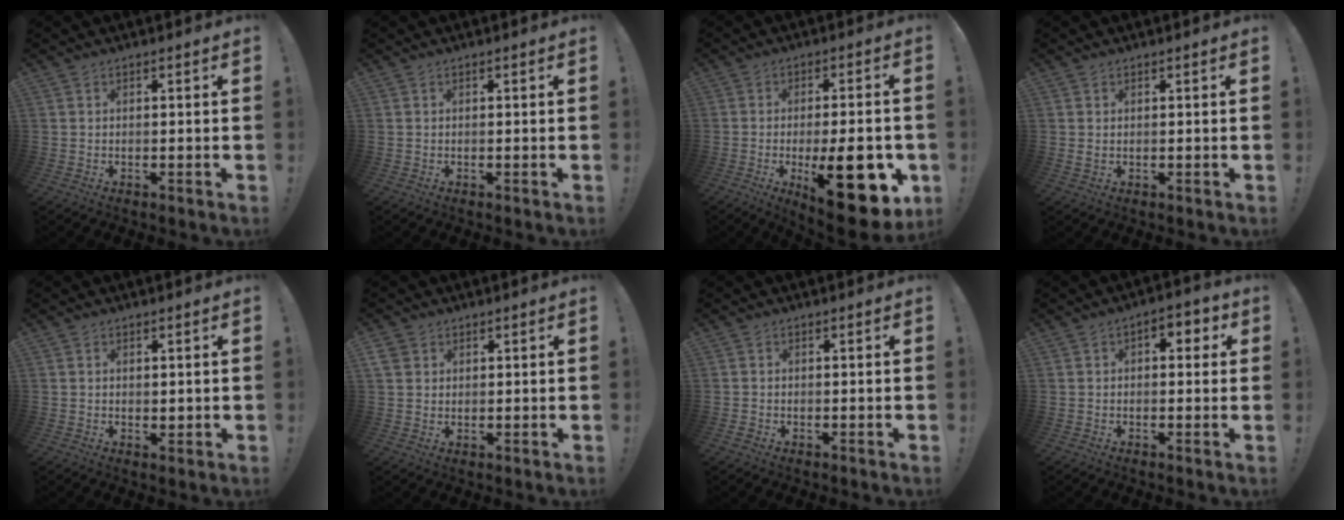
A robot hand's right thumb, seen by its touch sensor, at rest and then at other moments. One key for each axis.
{"total": 0.0}
{"total": 22.2, "fx": -6.3, "fy": 8.0, "fz": 19.7, "tx": -0.256, "ty": 0.027, "tz": -0.075}
{"total": 0.7, "fx": 0.3, "fy": 0.3, "fz": 0.5, "tx": -0.011, "ty": 0.001, "tz": 0.005}
{"total": 1.3, "fx": 0.6, "fy": 1.1, "fz": 0.4, "tx": 0.007, "ty": -0.004, "tz": 0.007}
{"total": 3.6, "fx": 2.1, "fy": 2.7, "fz": 1.0, "tx": -0.016, "ty": -0.008, "tz": 0.038}
{"total": 0.8, "fx": -0.5, "fy": 0.6, "fz": 0.2, "tx": -0.007, "ty": 0.003, "tz": -0.008}
{"total": 3.9, "fx": 0.4, "fy": 2.9, "fz": 2.7, "tx": -0.023, "ty": 0.002, "tz": 0.000}